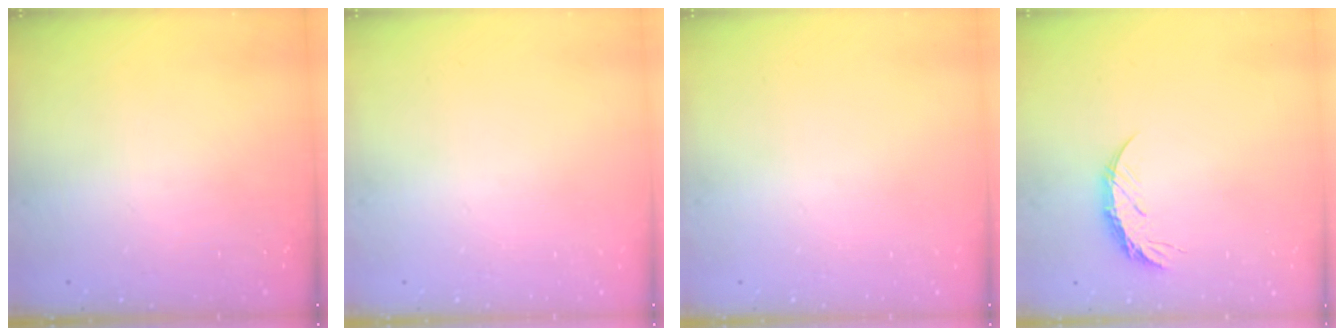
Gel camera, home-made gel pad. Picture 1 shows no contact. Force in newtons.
{"total": 0.0}
{"total": 0.0}
{"total": 5.5, "press": 5.4, "slide": 0.8}